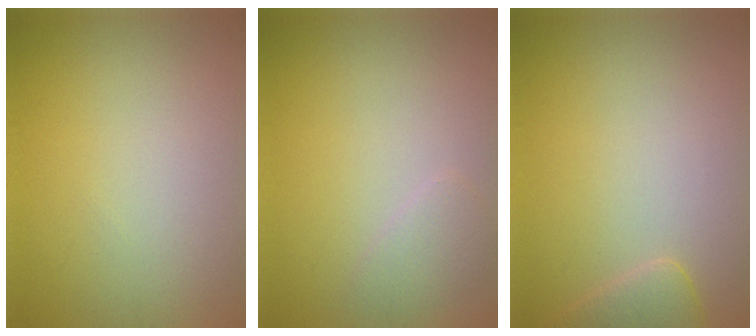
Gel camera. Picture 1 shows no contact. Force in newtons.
{"total": 1.3, "press": 1.3, "slide": 0.1}
{"total": 2.0, "press": 2.0, "slide": 0.2}